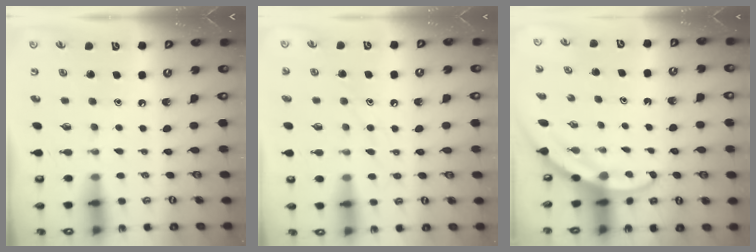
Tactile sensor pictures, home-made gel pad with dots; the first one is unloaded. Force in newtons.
{"total": 7.2, "press": 7.2, "slide": 0.5}
{"total": 3.4, "press": 3.4, "slide": 0.1}